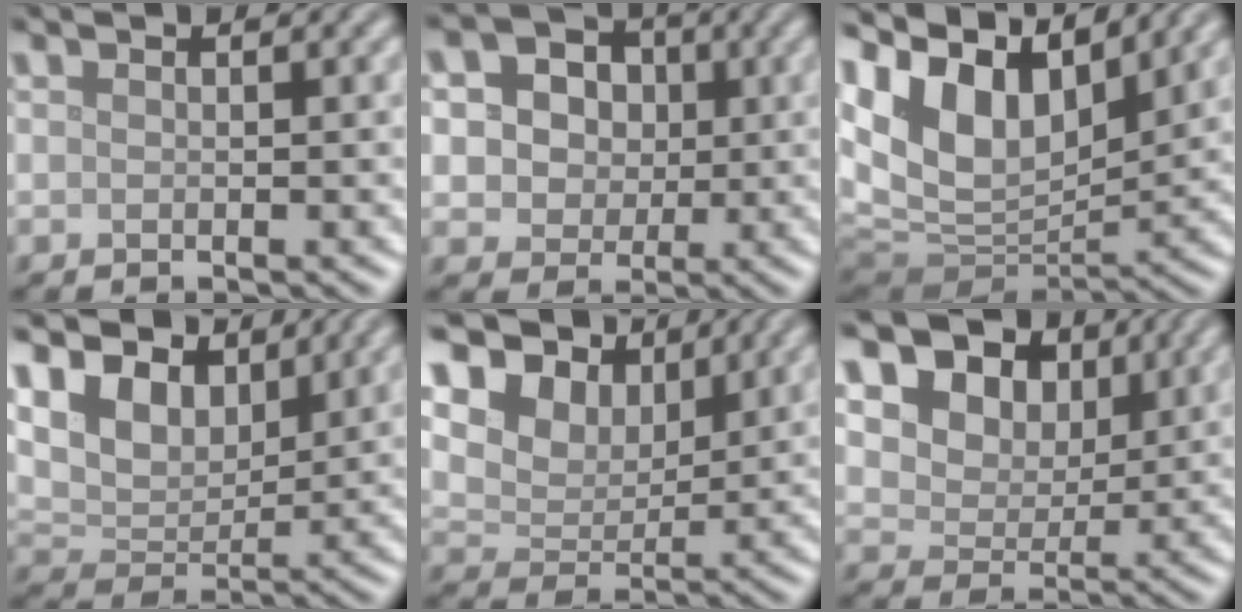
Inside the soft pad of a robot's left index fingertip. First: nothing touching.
{"total": 7.6, "force": [2.3, 6.3, 3.6], "torque": [-0.065, 0.032, 0.024]}
{"total": 13.6, "force": [6.9, 7.5, 9.0], "torque": [-0.192, 0.033, 0.124]}
{"total": 8.3, "force": [5.5, 4.6, 4.2], "torque": [-0.105, 0.013, 0.081]}
{"total": 10.6, "force": [6.7, 6.4, 5.1], "torque": [-0.120, 0.011, 0.108]}
{"total": 14.3, "force": [7.3, 10.1, 7.0], "torque": [-0.137, 0.029, 0.131]}